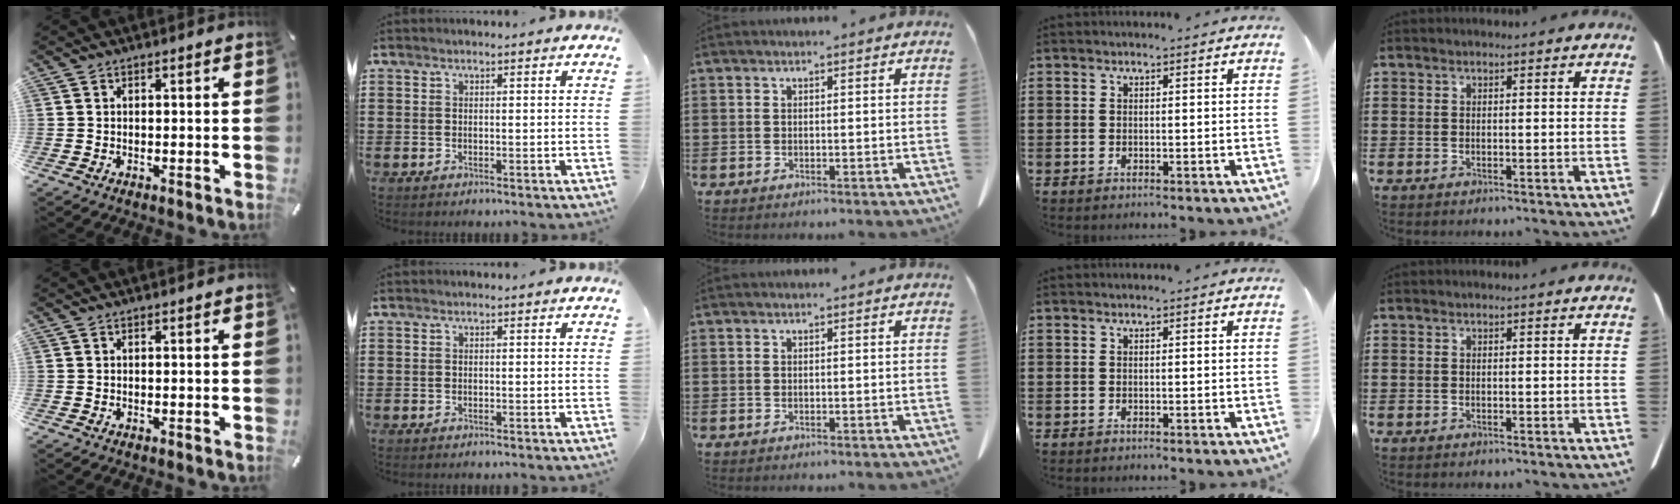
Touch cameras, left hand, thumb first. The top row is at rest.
{}